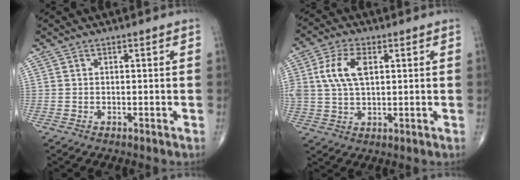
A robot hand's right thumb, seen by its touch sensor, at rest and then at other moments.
{"total": 8.5, "force": [2.1, 4.6, 6.8], "torque": [-0.144, 0.006, 0.040]}